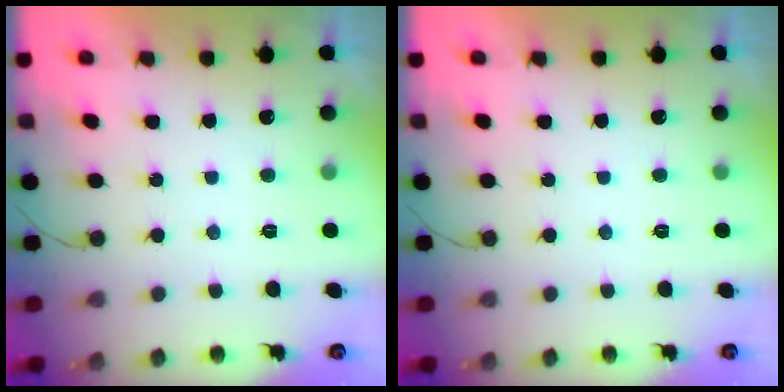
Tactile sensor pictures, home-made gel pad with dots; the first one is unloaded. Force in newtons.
{"total": 0.0}